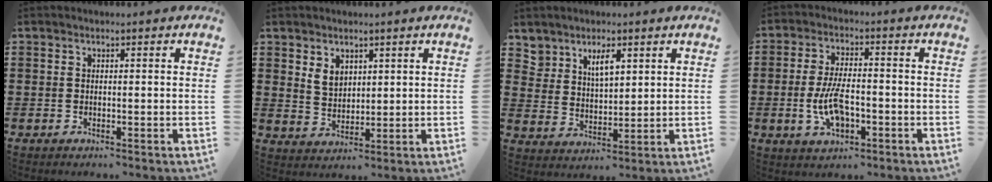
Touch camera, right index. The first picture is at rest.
{"total": 3.5, "force": [2.1, 2.5, 1.3], "torque": [-0.035, 0.010, 0.041]}
{"total": 4.8, "force": [3.5, 2.4, 2.3], "torque": [-0.049, -0.004, 0.064]}
{"total": 7.6, "force": [-2.0, 3.3, 6.5], "torque": [-0.145, -0.002, -0.040]}